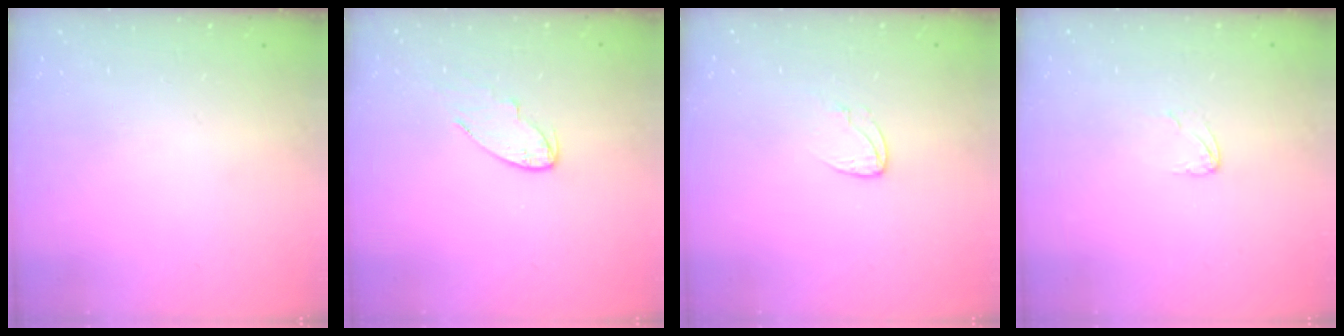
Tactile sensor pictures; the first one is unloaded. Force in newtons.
{"total": 5.3, "press": 5.3, "slide": 0.3}
{"total": 4.1, "press": 4.1, "slide": 0.3}
{"total": 3.1, "press": 3.1, "slide": 0.2}